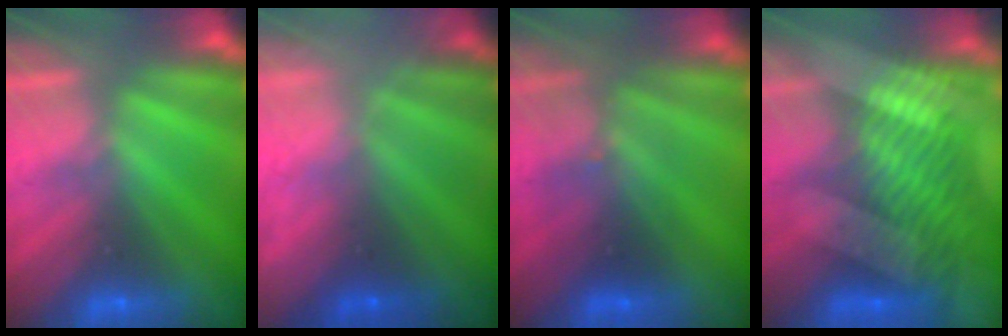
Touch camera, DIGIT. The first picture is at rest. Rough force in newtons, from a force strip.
{"total": 5.6}
{"total": 2.8}
{"total": 8.0}